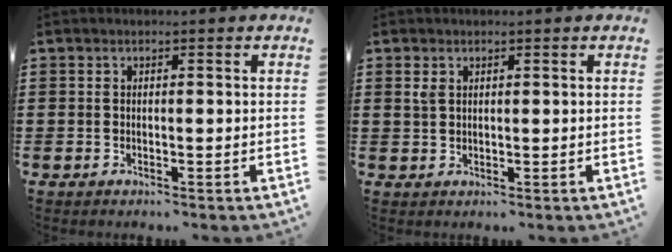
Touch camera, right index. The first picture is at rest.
{"total": 1.6, "force": [0.9, 1.0, 0.9], "torque": [-0.021, 0.005, 0.016]}